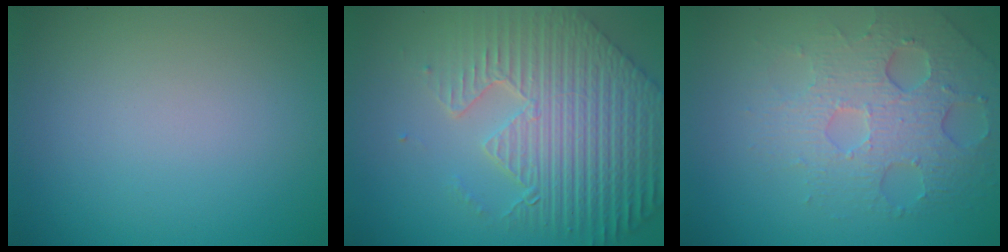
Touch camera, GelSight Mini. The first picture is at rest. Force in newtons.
{"total": 9.3, "press": 6.4, "slide": 6.7}
{"total": 4.9, "press": 4.1, "slide": 2.7}